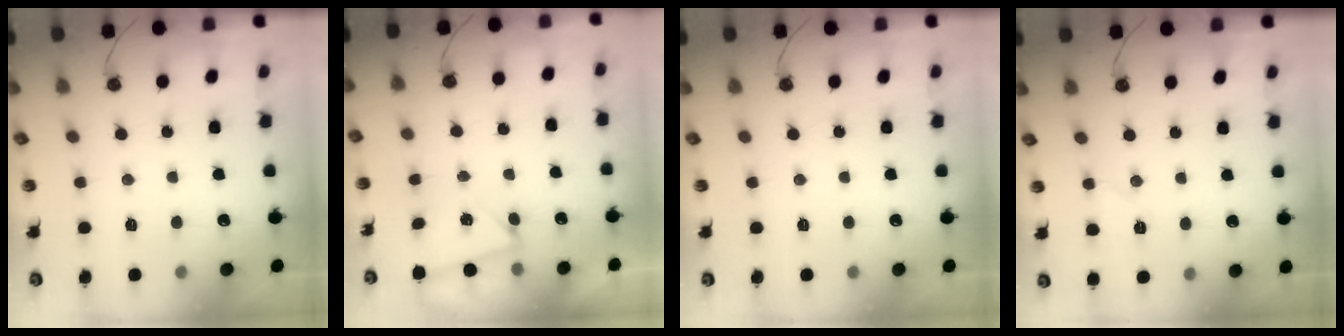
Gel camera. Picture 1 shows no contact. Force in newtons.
{"total": 2.9, "press": 2.8, "slide": 0.6}
{"total": 0.0}
{"total": 5.6, "press": 4.9, "slide": 2.7}